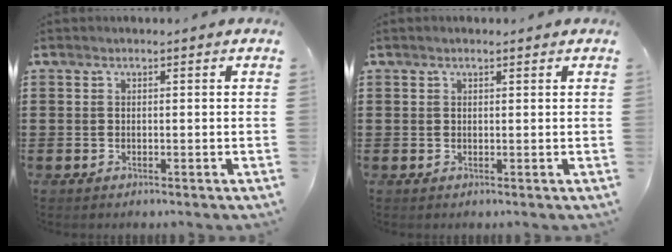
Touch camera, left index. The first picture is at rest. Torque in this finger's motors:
{"motor_torque": [2.14, 0.00, -0.20, -0.03]}